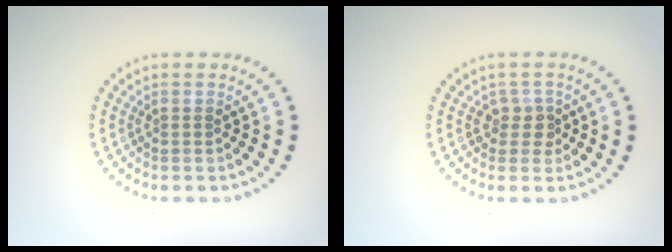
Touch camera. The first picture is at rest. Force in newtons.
{"total": 1.7, "press": 1.3, "slide": 1.1}